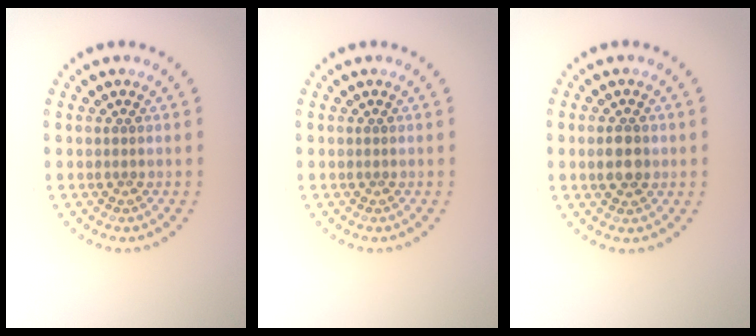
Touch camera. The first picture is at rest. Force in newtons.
{"total": 0.0}
{"total": 2.9, "press": 2.9, "slide": 0.1}